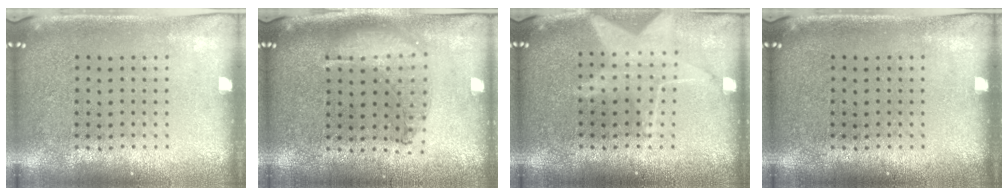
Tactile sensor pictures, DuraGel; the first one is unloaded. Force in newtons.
{"total": 1.0, "press": 0.9, "slide": 0.3}
{"total": 1.6, "press": 1.4, "slide": 0.7}
{"total": 0.0}